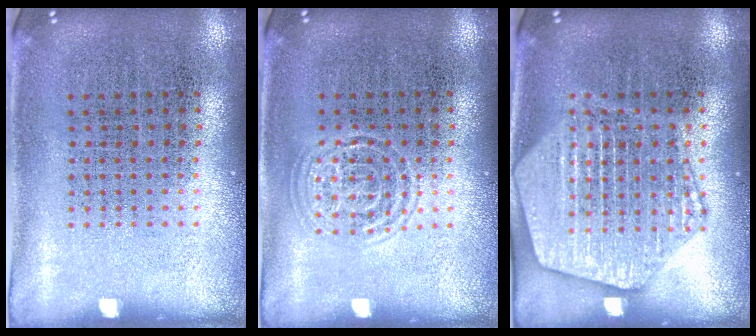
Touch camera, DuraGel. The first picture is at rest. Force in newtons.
{"total": 1.4, "press": 1.3, "slide": 0.2}
{"total": 3.9, "press": 3.9, "slide": 0.6}